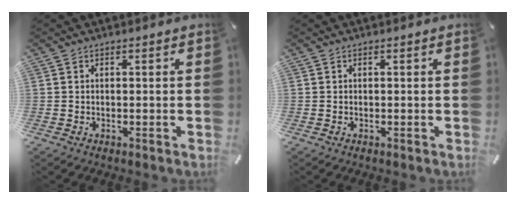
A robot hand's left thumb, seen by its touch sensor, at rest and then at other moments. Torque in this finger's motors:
{"motor_torque": [-0.06, 0.04, 0.00, 0.00, 0.00]}